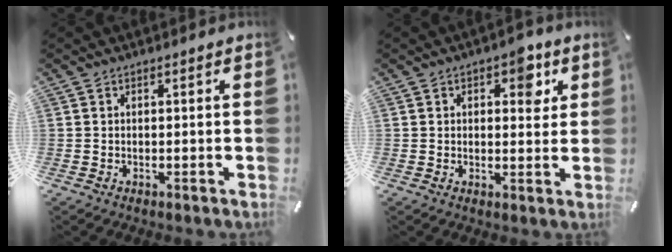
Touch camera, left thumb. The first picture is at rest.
{"total": 6.5, "force": [2.6, 3.9, 4.5], "torque": [-0.041, -0.010, 0.034]}